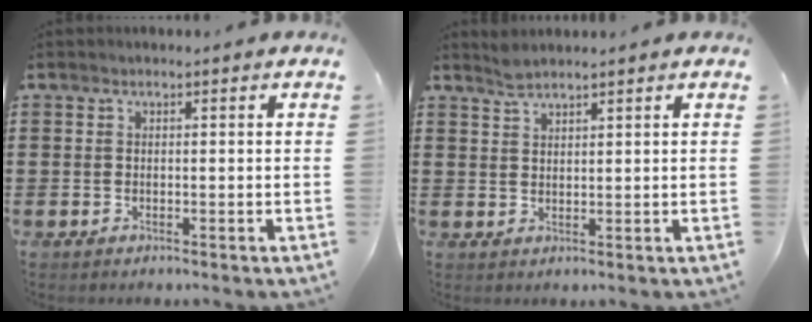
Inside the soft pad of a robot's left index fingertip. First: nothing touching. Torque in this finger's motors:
{"motor_torque": [0.02, -0.01, 0.00, 0.01]}